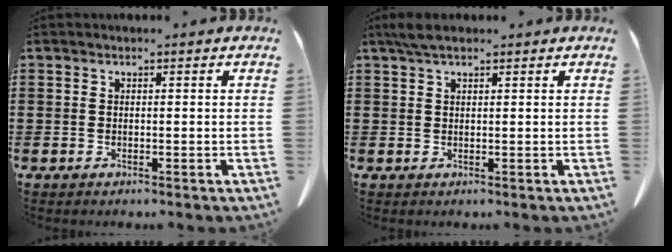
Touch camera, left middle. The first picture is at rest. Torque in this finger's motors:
{"motor_torque": [1.08, 1.06, 0.37, 0.13]}